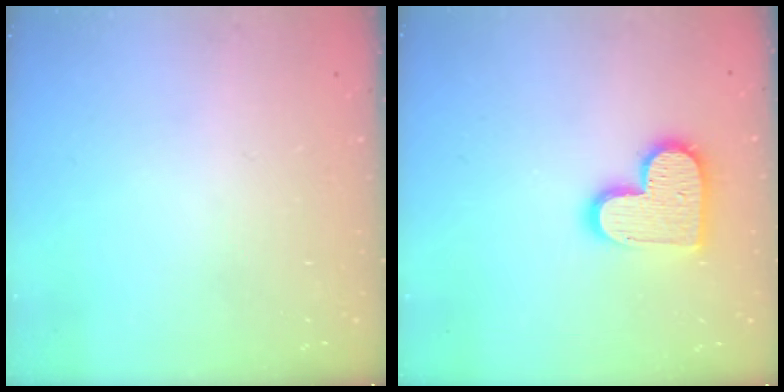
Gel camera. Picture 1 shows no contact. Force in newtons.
{"total": 14.2, "press": 14.2, "slide": 1.1}